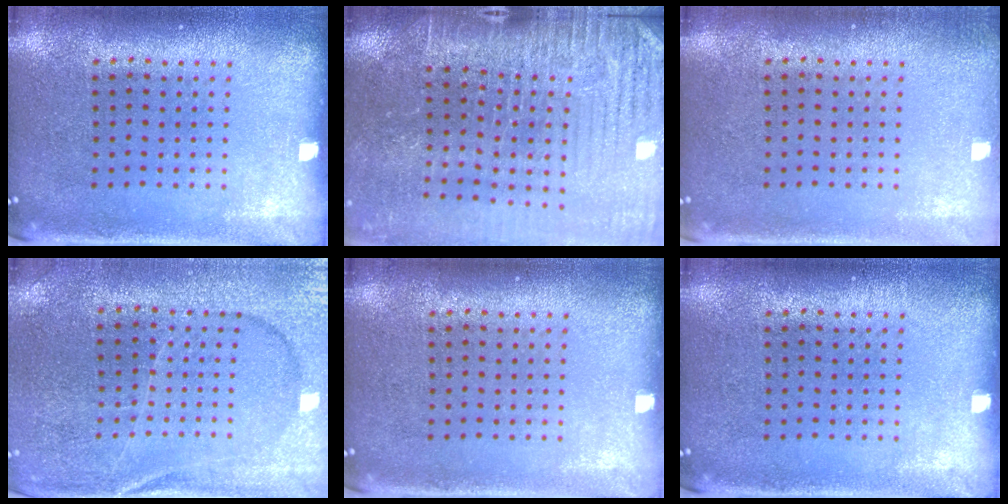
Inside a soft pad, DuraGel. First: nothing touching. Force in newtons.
{"total": 3.9, "press": 3.9, "slide": 0.6}
{"total": 0.6, "press": 0.6, "slide": 0.1}
{"total": 1.5, "press": 1.5, "slide": 0.2}
{"total": 0.0}
{"total": 0.0}